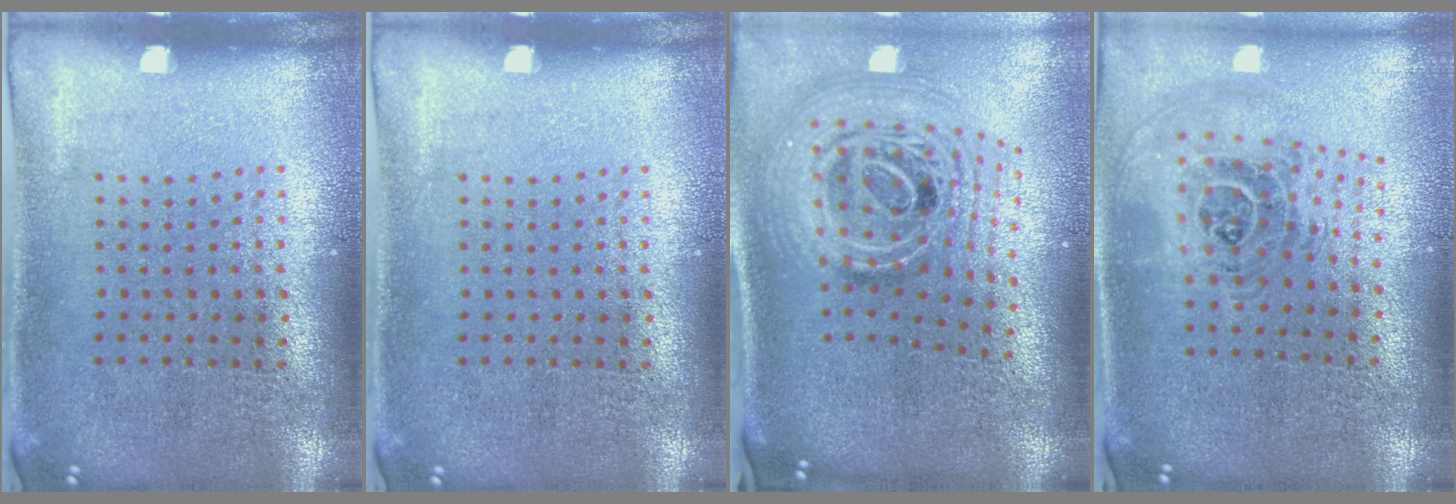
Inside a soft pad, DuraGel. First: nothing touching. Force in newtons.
{"total": 0.0}
{"total": 2.7, "press": 1.9, "slide": 1.9}
{"total": 1.3, "press": 1.2, "slide": 0.6}